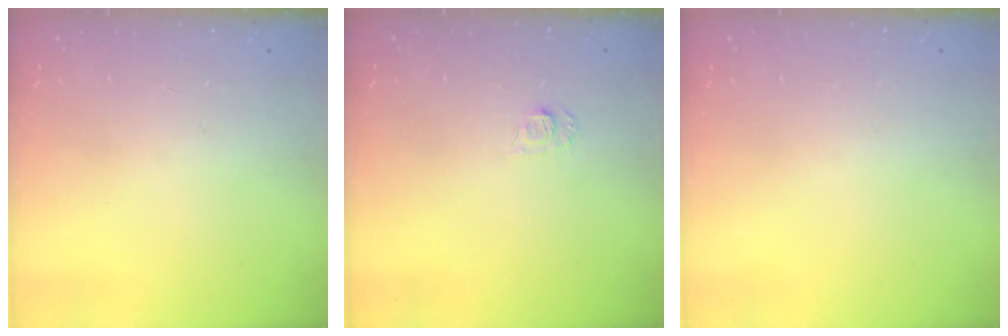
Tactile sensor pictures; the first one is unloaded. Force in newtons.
{"total": 5.5, "press": 5.4, "slide": 0.6}
{"total": 0.0}